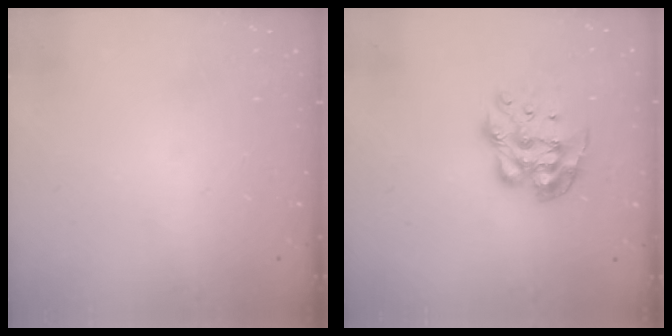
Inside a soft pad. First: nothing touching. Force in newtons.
{"total": 9.6, "press": 9.6, "slide": 0.7}